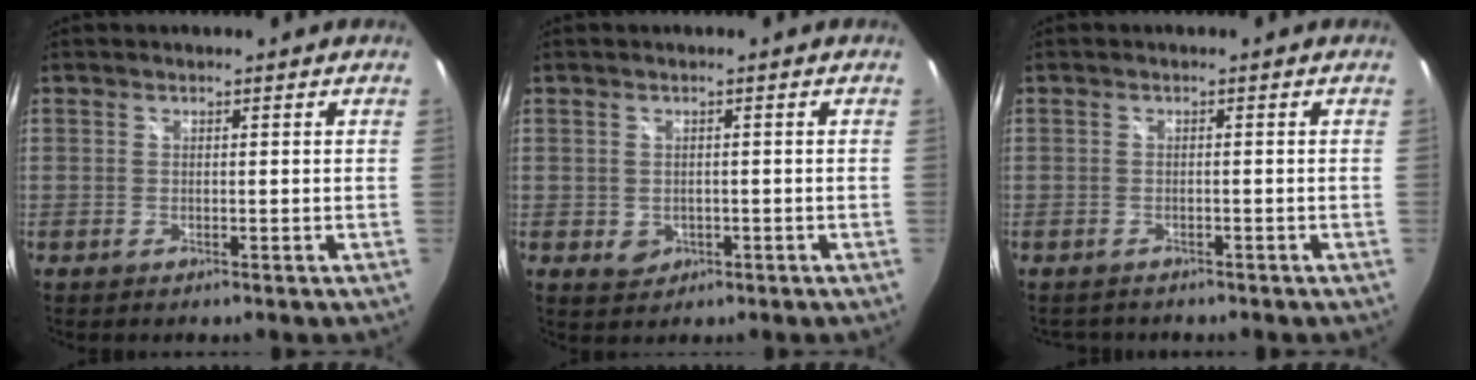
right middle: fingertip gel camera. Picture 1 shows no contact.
{"total": 2.8, "force": [-0.7, 2.4, 1.2], "torque": [-0.021, -0.003, -0.007]}
{"total": 2.3, "force": [-1.9, 1.1, 0.4], "torque": [-0.012, -0.004, -0.026]}